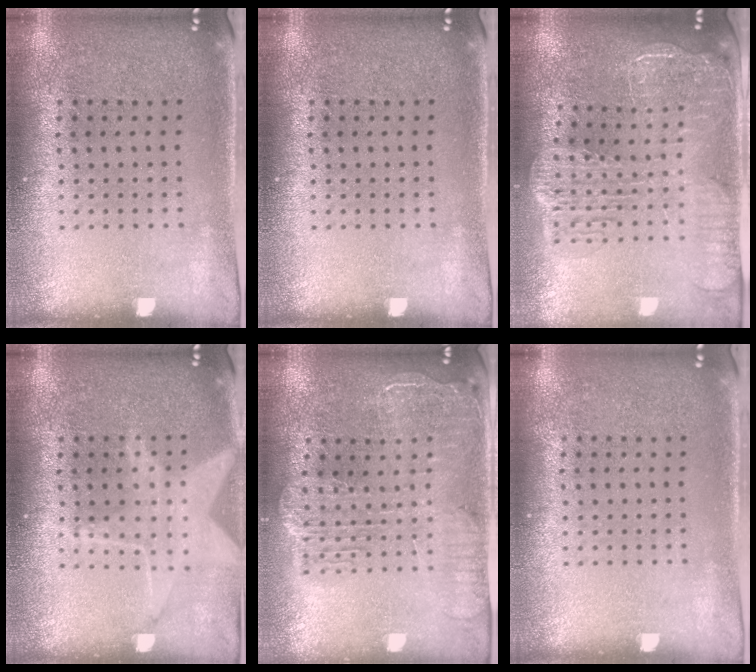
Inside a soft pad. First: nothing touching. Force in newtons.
{"total": 0.0}
{"total": 2.7, "press": 2.3, "slide": 1.4}
{"total": 1.6, "press": 1.4, "slide": 0.7}
{"total": 2.3, "press": 2.0, "slide": 1.1}
{"total": 0.0}